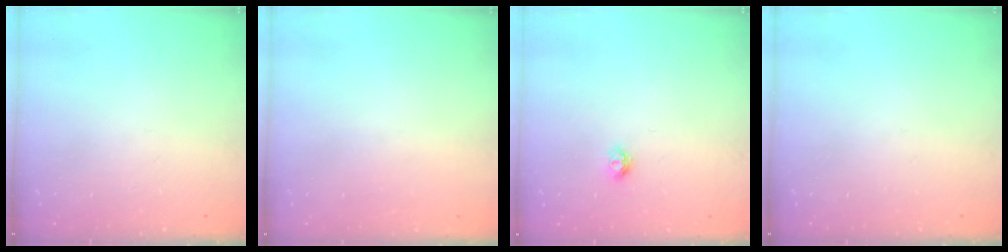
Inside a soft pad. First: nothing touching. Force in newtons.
{"total": 0.9, "press": 0.9, "slide": 0.1}
{"total": 4.6, "press": 4.5, "slide": 0.6}
{"total": 0.0}